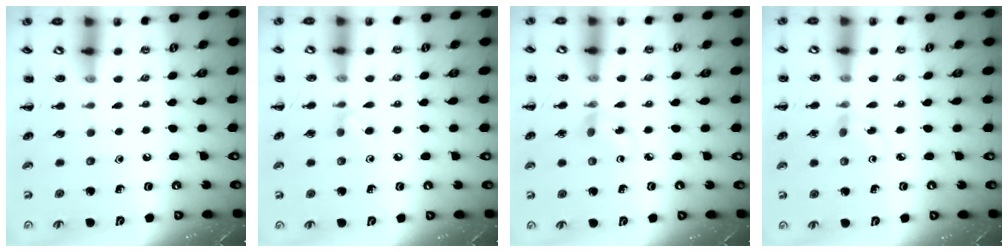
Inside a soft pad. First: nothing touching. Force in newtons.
{"total": 5.3, "press": 4.9, "slide": 1.9}
{"total": 2.8, "press": 2.6, "slide": 1.0}
{"total": 3.0, "press": 2.8, "slide": 1.2}